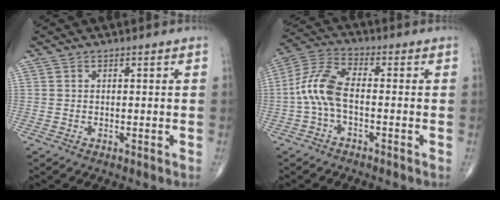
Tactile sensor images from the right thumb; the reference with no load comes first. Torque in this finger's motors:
{"motor_torque": [1.18, 1.37, 1.20, -0.20, 0.09]}